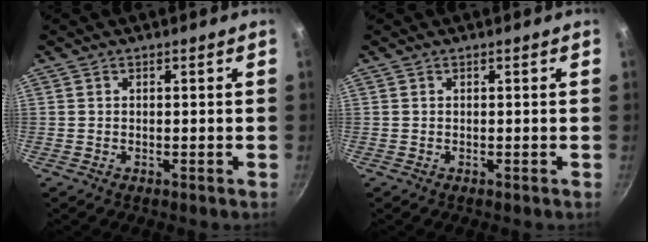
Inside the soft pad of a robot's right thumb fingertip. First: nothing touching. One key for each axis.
{"total": 0.0}